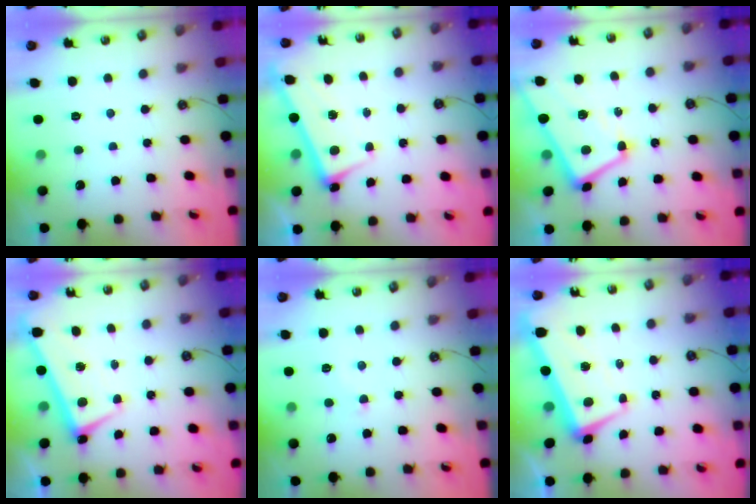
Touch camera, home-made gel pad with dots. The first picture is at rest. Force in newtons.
{"total": 2.7, "press": 2.7, "slide": 0.4}
{"total": 5.0, "press": 4.9, "slide": 1.1}
{"total": 1.3, "press": 1.2, "slide": 0.3}
{"total": 2.4, "press": 2.3, "slide": 0.7}
{"total": 3.7, "press": 3.0, "slide": 2.1}